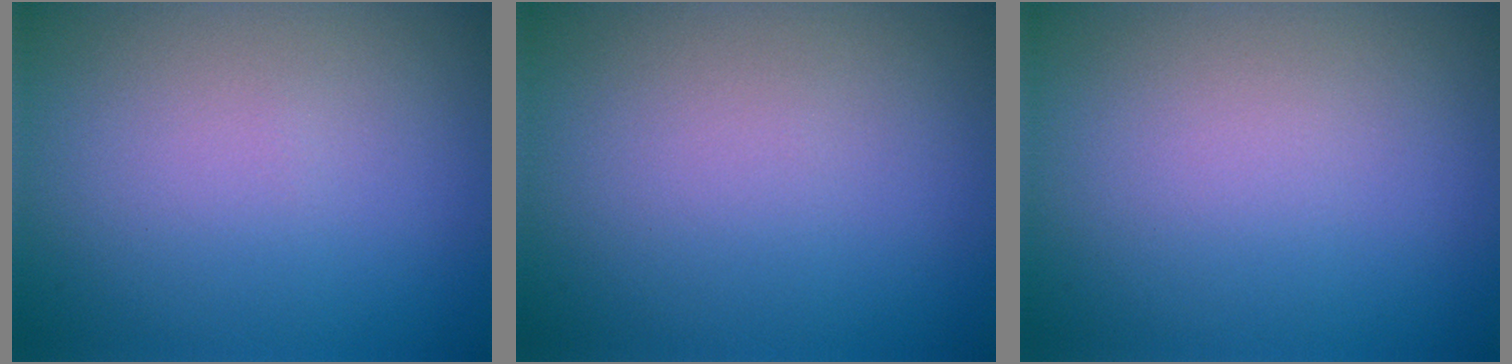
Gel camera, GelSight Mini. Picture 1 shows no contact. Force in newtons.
{"total": 0.0}
{"total": 0.0}